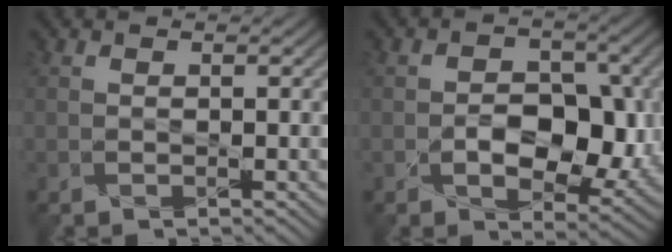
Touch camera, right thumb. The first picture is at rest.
{"total": 7.6, "force": [-1.5, 5.0, 5.5], "torque": [-0.075, -0.017, -0.018]}